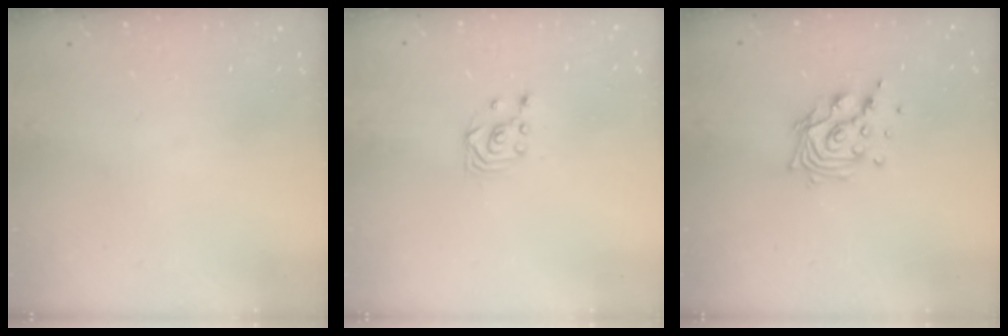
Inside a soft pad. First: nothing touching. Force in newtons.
{"total": 3.3, "press": 3.3, "slide": 0.4}
{"total": 11.1, "press": 10.9, "slide": 1.6}